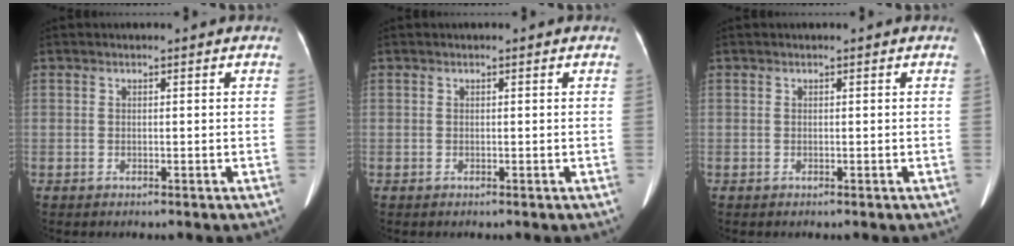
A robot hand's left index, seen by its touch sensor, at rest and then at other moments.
{"total": 0.0}
{"total": 0.0}